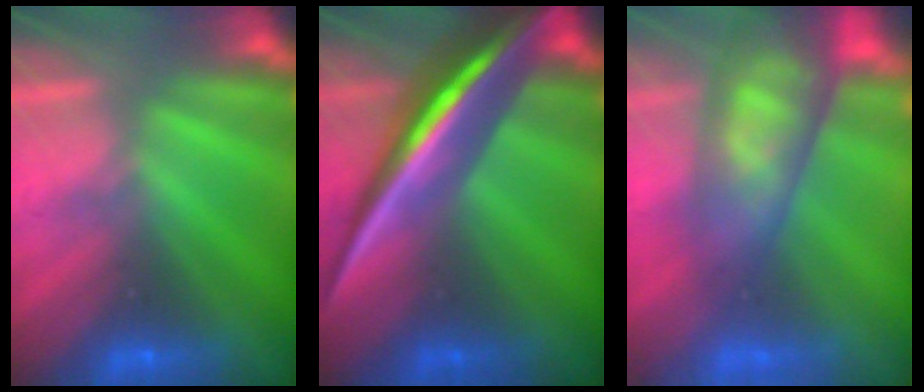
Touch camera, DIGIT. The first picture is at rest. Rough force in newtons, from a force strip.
{"total": 8.1}
{"total": 8.7}